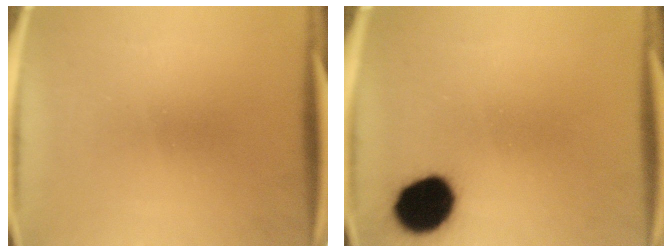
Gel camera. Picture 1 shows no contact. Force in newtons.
{"total": 13.2}